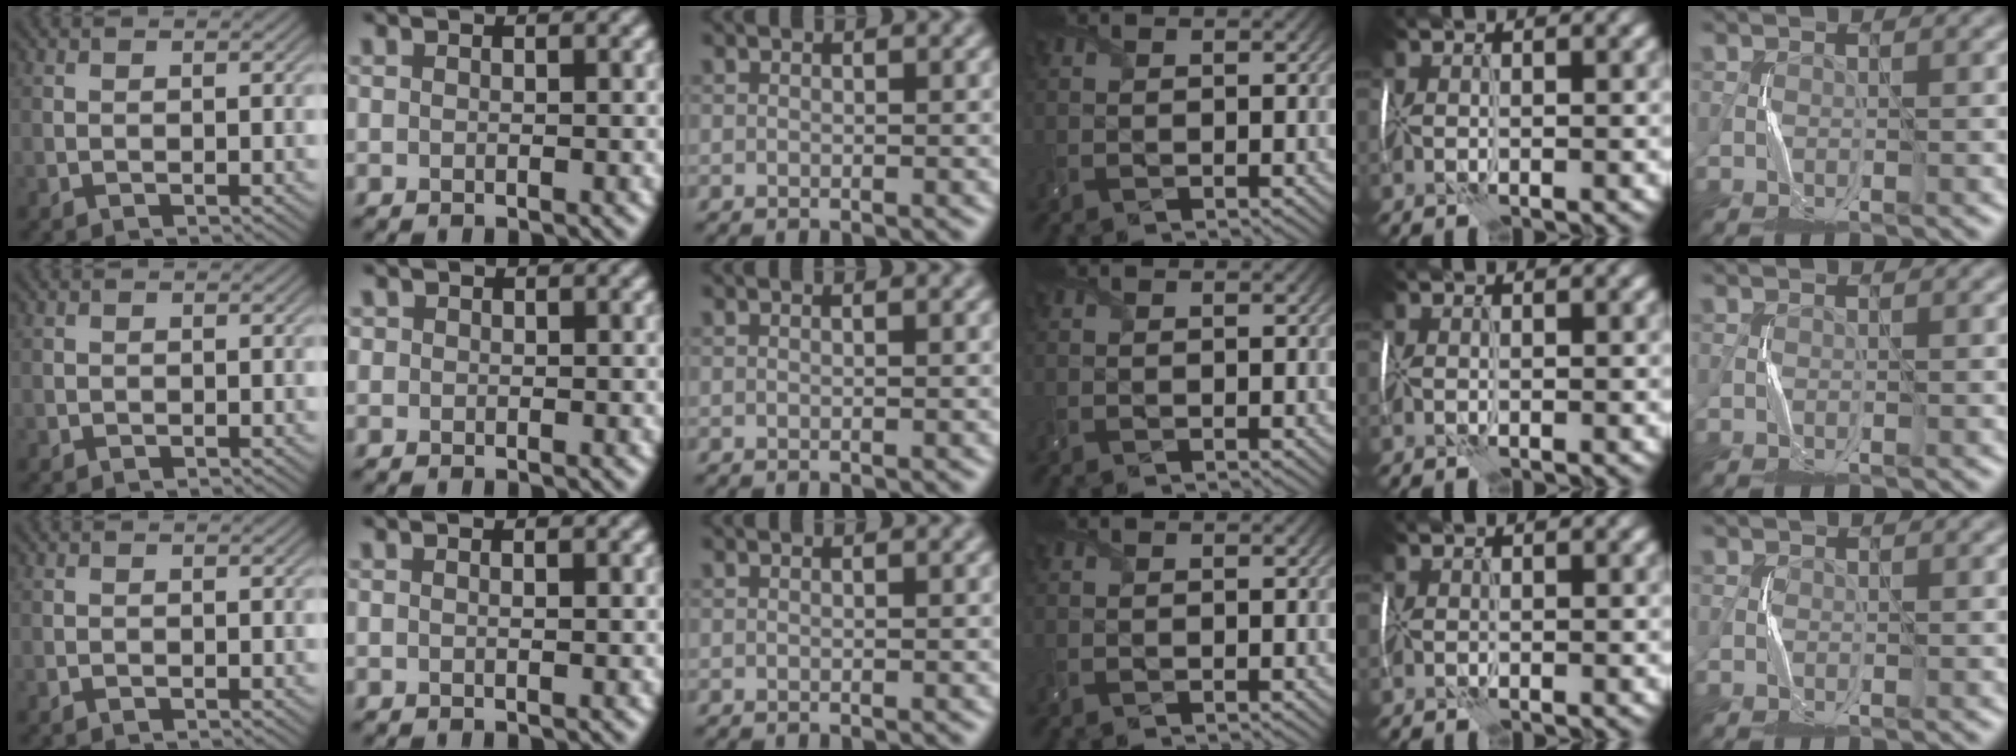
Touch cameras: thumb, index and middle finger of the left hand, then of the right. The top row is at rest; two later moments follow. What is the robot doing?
{"motion": "wrap", "object": "receipt paper"}